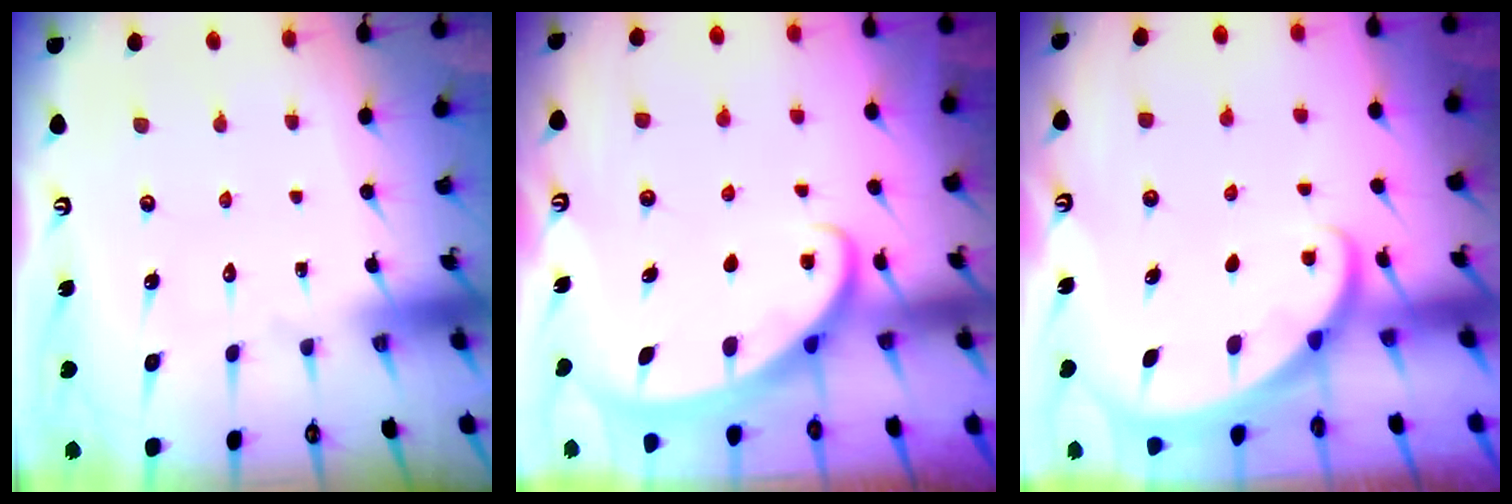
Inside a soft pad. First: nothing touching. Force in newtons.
{"total": 2.3, "press": 2.3, "slide": 0.3}
{"total": 1.6, "press": 1.6, "slide": 0.1}